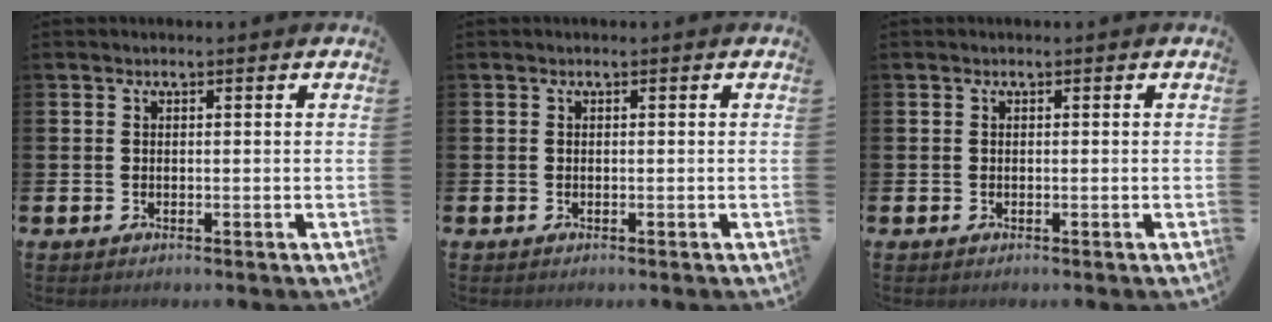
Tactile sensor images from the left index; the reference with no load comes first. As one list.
[{"total": 0.0}, {"total": 0.0}]